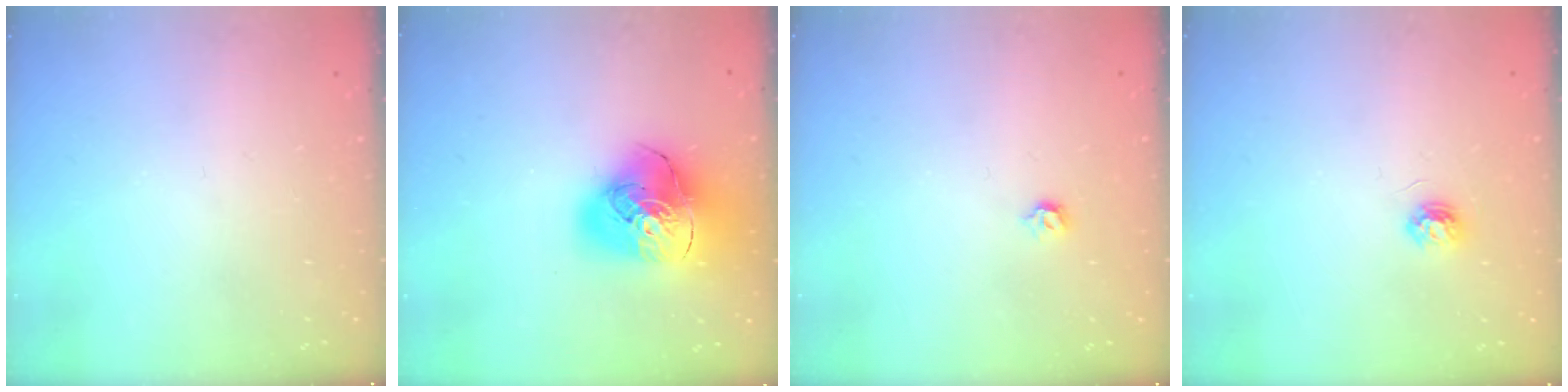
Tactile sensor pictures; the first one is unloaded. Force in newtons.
{"total": 20.4, "press": 20.2, "slide": 2.5}
{"total": 3.1, "press": 3.0, "slide": 0.8}
{"total": 4.5, "press": 4.4, "slide": 0.5}